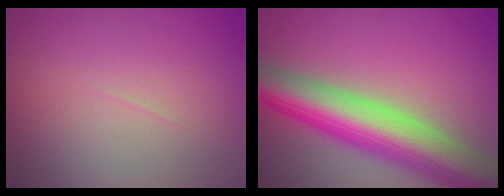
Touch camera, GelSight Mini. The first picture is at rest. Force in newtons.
{"total": 10.6, "press": 10.6, "slide": 0.6}